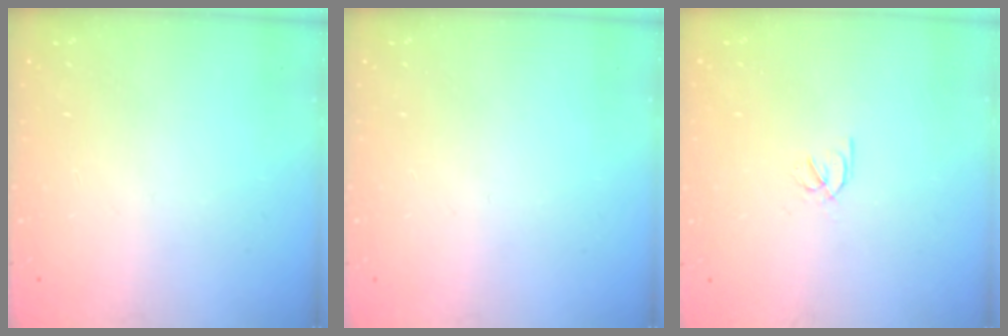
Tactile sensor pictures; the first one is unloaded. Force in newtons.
{"total": 0.0}
{"total": 2.1, "press": 2.1, "slide": 0.1}